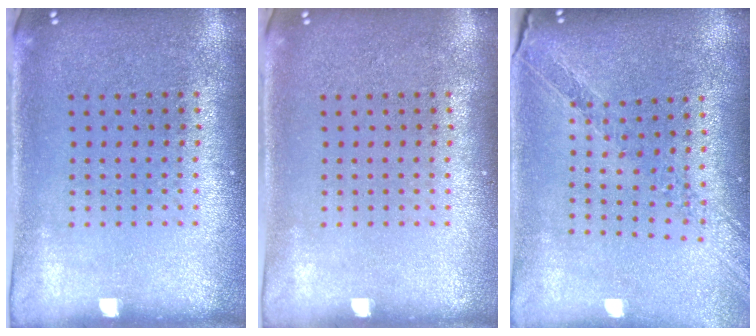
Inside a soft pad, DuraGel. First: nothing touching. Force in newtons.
{"total": 0.0}
{"total": 1.1, "press": 1.1, "slide": 0.2}